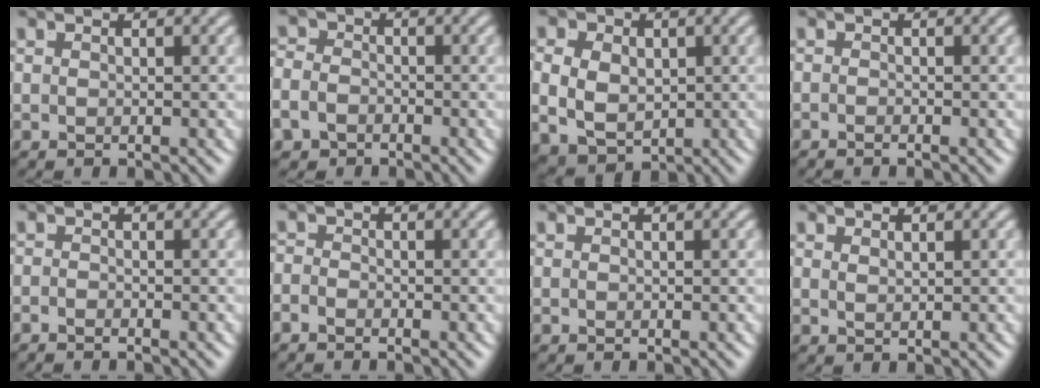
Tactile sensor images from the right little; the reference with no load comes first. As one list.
[{"total": 3.5, "force": [-2.0, 2.8, 0.7], "torque": [-0.030, -0.025, -0.030]}, {"total": 7.5, "force": [-1.2, 6.2, 3.9], "torque": [-0.084, -0.036, -0.006]}, {"total": 1.1, "force": [-0.9, -0.6, 0.2], "torque": [-0.001, -0.004, -0.015]}, {"total": 1.2, "force": [-1.2, -0.4, 0.1], "torque": [0.001, -0.008, -0.019]}, {"total": 1.2, "force": [-1.2, 0.1, 0.1], "torque": [-0.002, -0.012, -0.021]}, {"total": 0.0}, {"total": 1.2, "force": [0.5, -1.0, 0.3], "torque": [0.002, -0.007, 0.020]}]